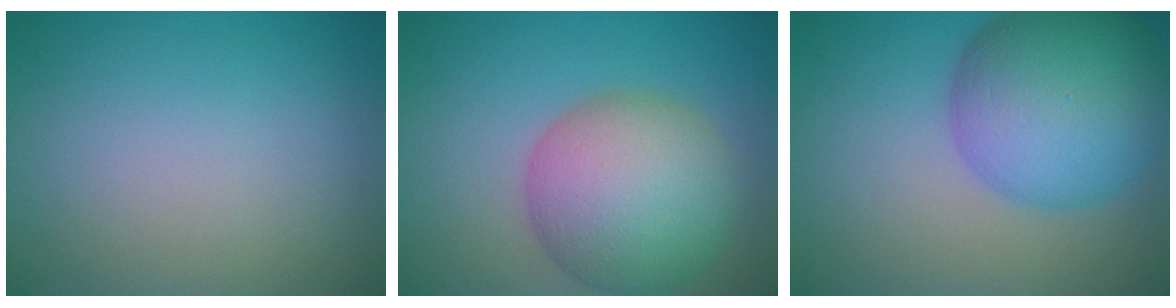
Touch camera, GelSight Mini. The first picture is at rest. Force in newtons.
{"total": 9.5, "press": 9.5, "slide": 0.5}
{"total": 10.8, "press": 10.8, "slide": 0.5}